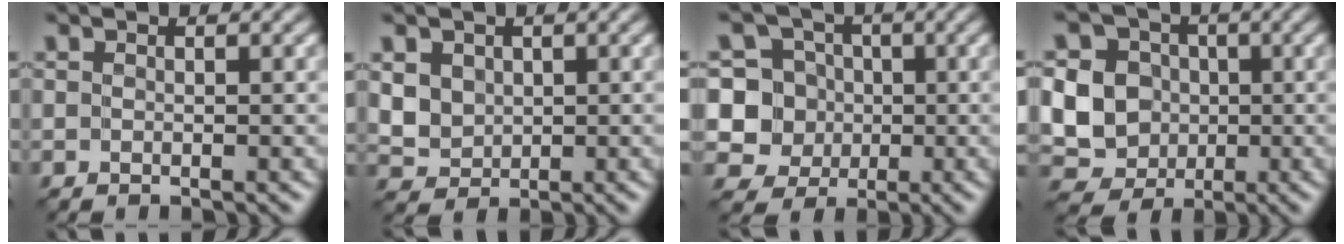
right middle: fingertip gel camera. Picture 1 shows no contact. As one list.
[{"total": 3.0, "force": [1.1, 2.5, 1.1], "torque": [-0.040, -0.003, 0.034]}, {"total": 7.5, "force": [0.2, 7.3, 1.8], "torque": [-0.042, 0.031, -0.015]}, {"total": 12.0, "force": [-0.2, 11.3, 4.1], "torque": [-0.126, 0.019, -0.021]}]